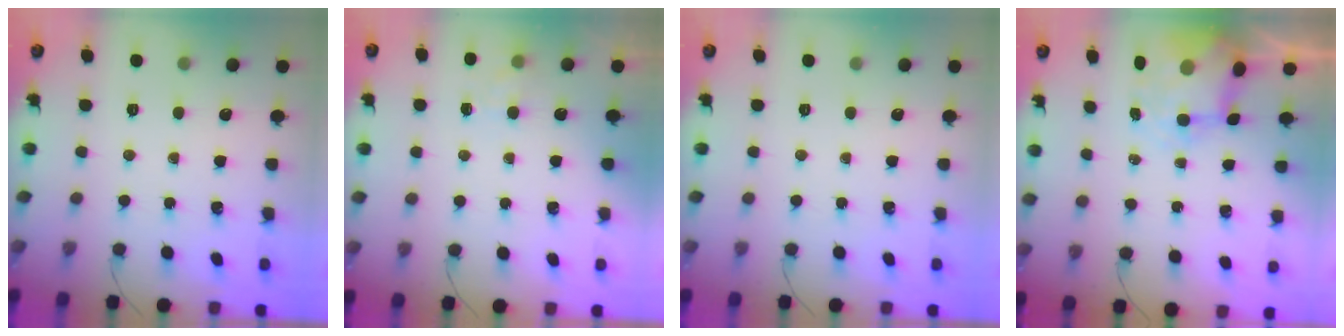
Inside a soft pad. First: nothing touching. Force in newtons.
{"total": 5.0, "press": 4.7, "slide": 1.6}
{"total": 0.0}
{"total": 7.6, "press": 7.4, "slide": 1.8}